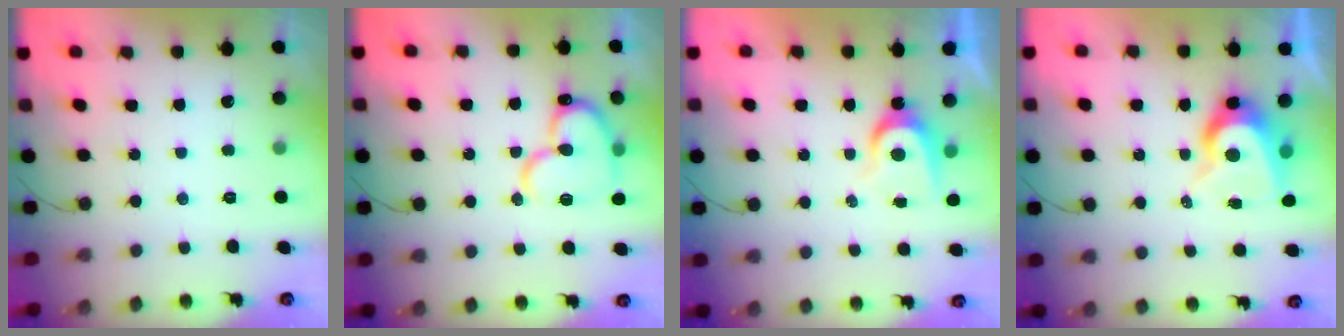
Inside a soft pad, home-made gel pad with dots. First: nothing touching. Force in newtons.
{"total": 16.7, "press": 16.6, "slide": 2.0}
{"total": 6.3, "press": 6.3, "slide": 0.5}
{"total": 8.5, "press": 8.4, "slide": 0.8}